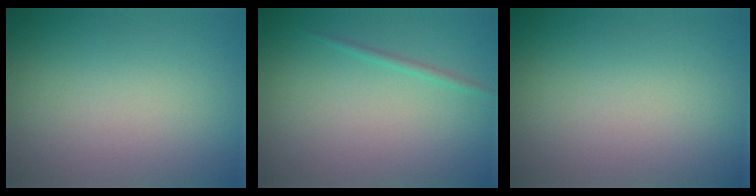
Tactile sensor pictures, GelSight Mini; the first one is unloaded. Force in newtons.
{"total": 0.7, "press": 0.7, "slide": 0.1}
{"total": 0.0}